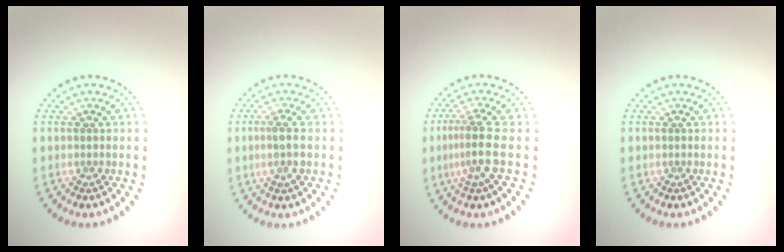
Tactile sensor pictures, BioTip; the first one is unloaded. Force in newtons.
{"total": 1.8, "press": 1.6, "slide": 0.8}
{"total": 2.9, "press": 1.9, "slide": 2.2}
{"total": 0.0}